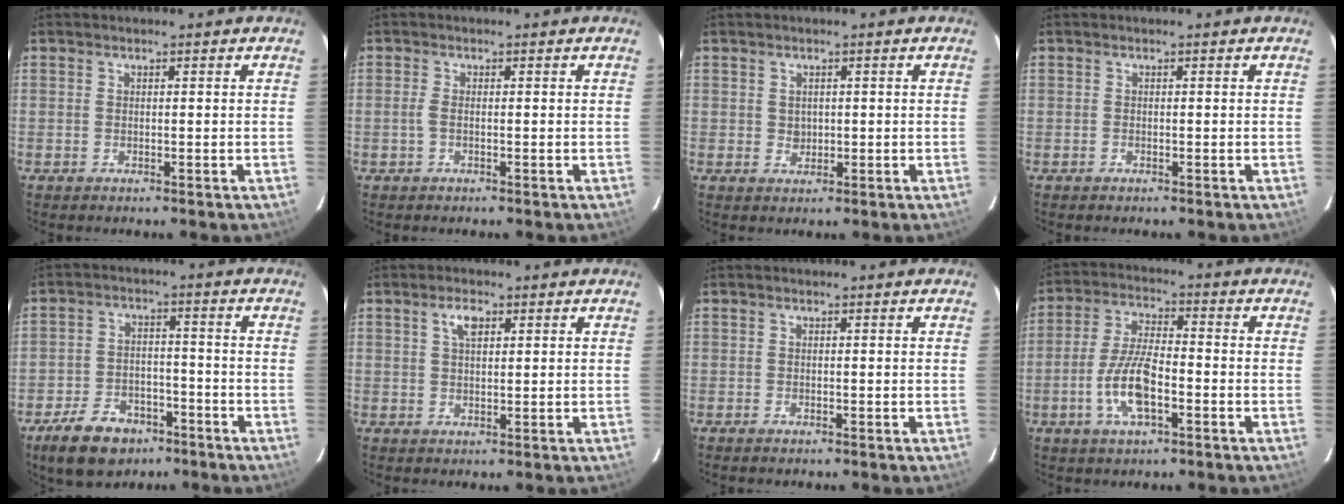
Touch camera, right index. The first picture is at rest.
{"total": 1.3, "force": [-0.3, 0.2, 1.2], "torque": [-0.026, 0.000, -0.007]}
{"total": 1.7, "force": [0.4, 1.6, 0.5], "torque": [-0.003, 0.004, 0.009]}
{"total": 0.0}
{"total": 11.7, "force": [-7.6, 7.1, 5.3], "torque": [-0.131, 0.010, -0.113]}
{"total": 3.1, "force": [1.3, 1.4, 2.4], "torque": [-0.044, 0.008, 0.025]}
{"total": 0.7, "force": [-0.6, 0.2, 0.3], "torque": [-0.008, -0.002, -0.012]}
{"total": 9.7, "force": [-3.5, 3.3, 8.4], "torque": [-0.175, 0.001, -0.067]}